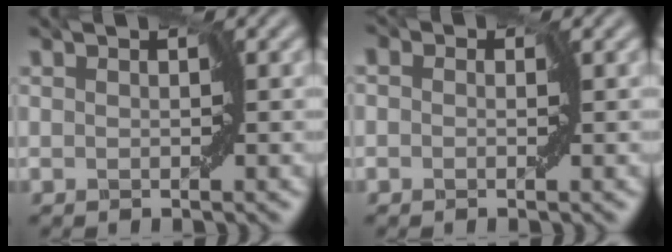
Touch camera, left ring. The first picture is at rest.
{"total": 1.1, "force": [0.3, 0.9, 0.5], "torque": [0.003, 0.005, -0.015]}